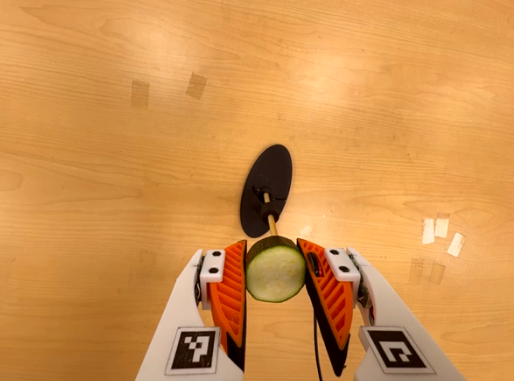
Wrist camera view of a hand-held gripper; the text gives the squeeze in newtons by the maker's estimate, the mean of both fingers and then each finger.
{"total": 11.8, "left": 11.0, "right": 12.5}